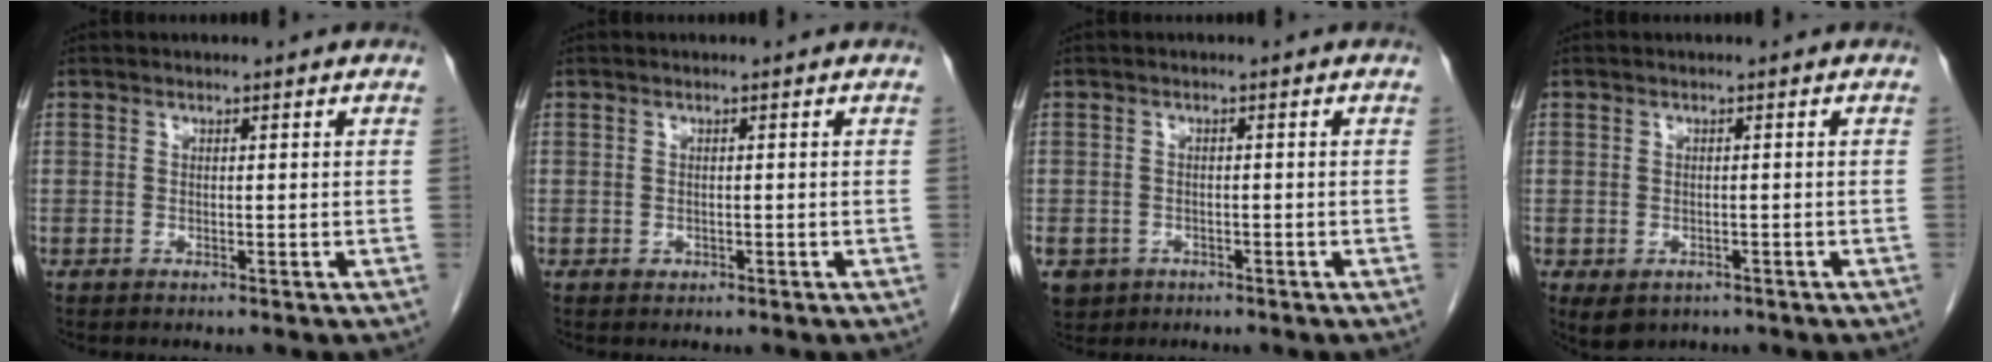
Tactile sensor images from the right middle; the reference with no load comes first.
{"total": 0.5, "force": [-0.1, 0.5, 0.1], "torque": [-0.003, 0.002, -0.001]}
{"total": 6.2, "force": [-2.9, 5.1, 1.9], "torque": [-0.051, -0.001, -0.042]}
{"total": 3.7, "force": [-2.0, 2.5, 1.7], "torque": [-0.027, -0.004, -0.021]}